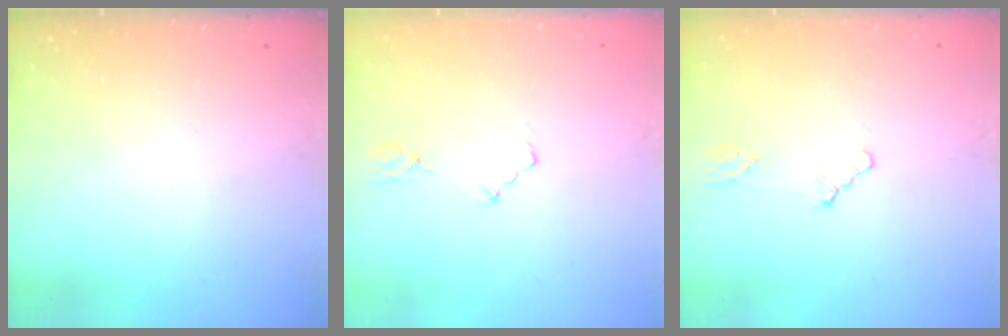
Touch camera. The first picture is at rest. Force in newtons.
{"total": 2.9, "press": 2.9, "slide": 0.3}
{"total": 1.0, "press": 1.0, "slide": 0.3}